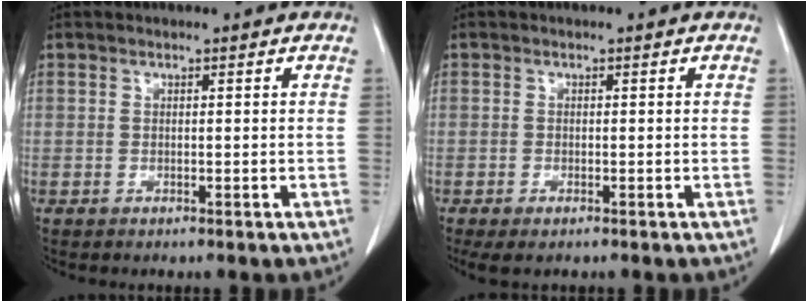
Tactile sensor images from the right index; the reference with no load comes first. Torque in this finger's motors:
{"motor_torque": [0.18, -0.23, 0.01, -0.03]}